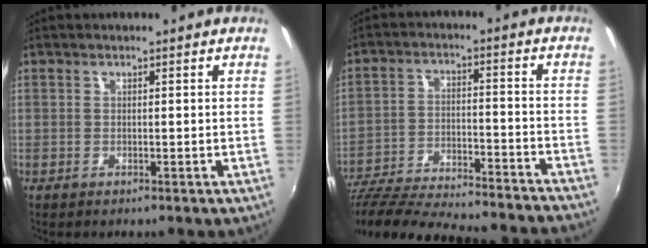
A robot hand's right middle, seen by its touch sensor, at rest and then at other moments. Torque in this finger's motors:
{"motor_torque": [1.23, -0.91, 0.33, 0.17]}